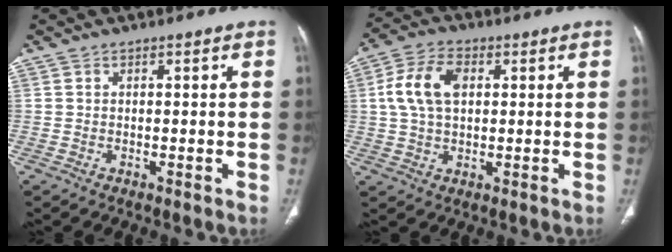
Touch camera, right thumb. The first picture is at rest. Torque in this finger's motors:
{"motor_torque": [-0.08, 0.10, 0.56, -0.25, 0.17]}